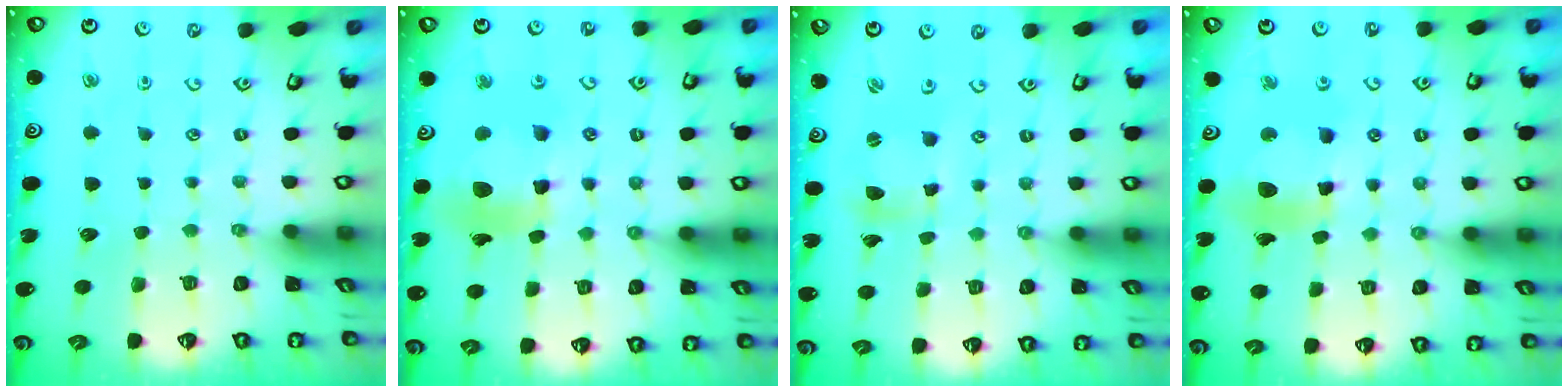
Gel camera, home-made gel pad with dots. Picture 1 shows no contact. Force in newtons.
{"total": 13.6, "press": 13.5, "slide": 1.6}
{"total": 4.7, "press": 4.7, "slide": 0.5}
{"total": 11.7, "press": 11.5, "slide": 1.8}